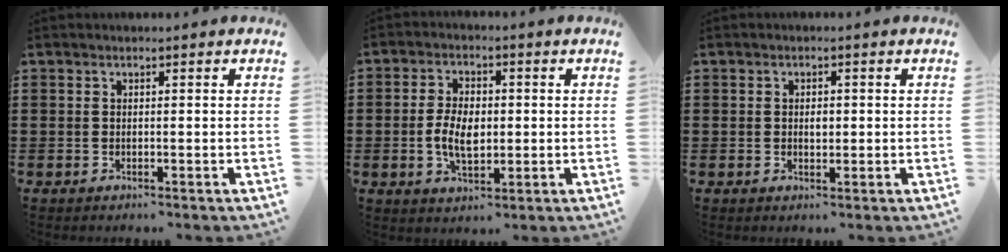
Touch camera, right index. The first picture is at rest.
{"total": 5.7, "force": [-0.5, 3.2, 4.7], "torque": [-0.093, 0.002, -0.014]}
{"total": 1.4, "force": [0.1, 0.8, 1.1], "torque": [-0.022, 0.005, 0.001]}